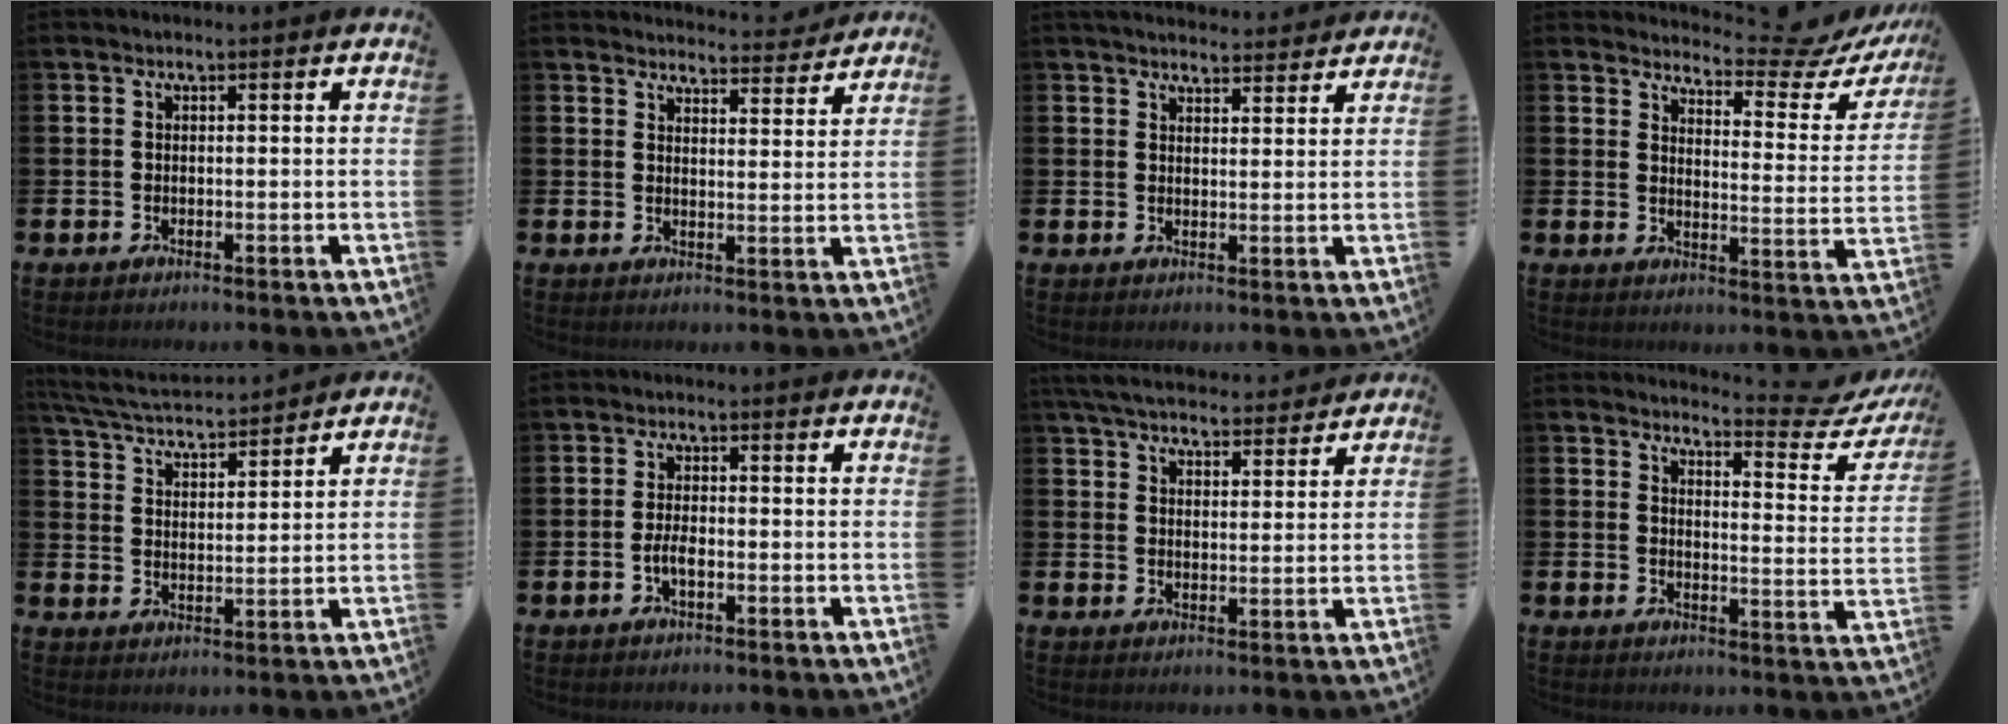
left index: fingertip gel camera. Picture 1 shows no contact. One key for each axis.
{"total": 4.3, "fx": 4.2, "fy": 0.4, "fz": 0.0, "tx": -0.002, "ty": -0.032, "tz": 0.074}
{"total": 3.6, "fx": 3.6, "fy": 0.6, "fz": 0.3, "tx": -0.012, "ty": -0.017, "tz": 0.066}
{"total": 5.6, "fx": 5.3, "fy": 0.9, "fz": 1.6, "tx": -0.038, "ty": -0.045, "tz": 0.084}
{"total": 5.2, "fx": 5.1, "fy": 0.6, "fz": 1.0, "tx": -0.045, "ty": -0.032, "tz": 0.089}
{"total": 2.2, "fx": -0.7, "fy": 0.8, "fz": 1.9, "tx": -0.035, "ty": 0.002, "tz": -0.015}
{"total": 5.9, "fx": 5.7, "fy": 1.1, "fz": 1.1, "tx": -0.040, "ty": -0.034, "tz": 0.101}
{"total": 4.5, "fx": 4.3, "fy": 0.4, "fz": 1.5, "tx": -0.020, "ty": -0.040, "tz": 0.063}